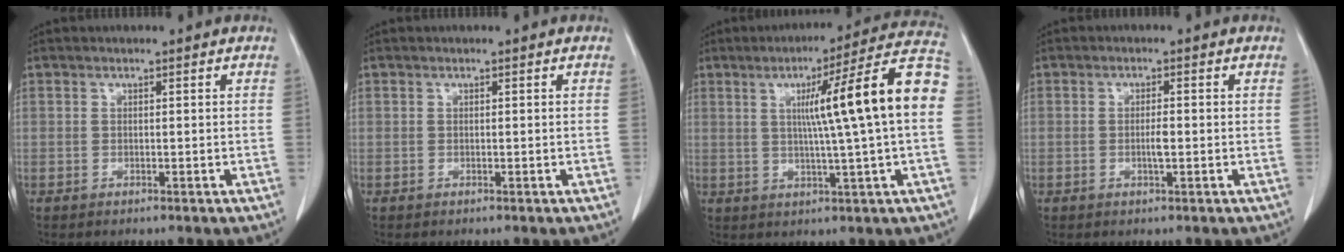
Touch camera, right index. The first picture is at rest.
{"total": 0.0}
{"total": 15.7, "force": [1.8, -1.3, 15.5], "torque": [-0.219, 0.019, 0.019]}
{"total": 2.0, "force": [-0.2, 0.3, 1.9], "torque": [-0.037, 0.001, -0.002]}